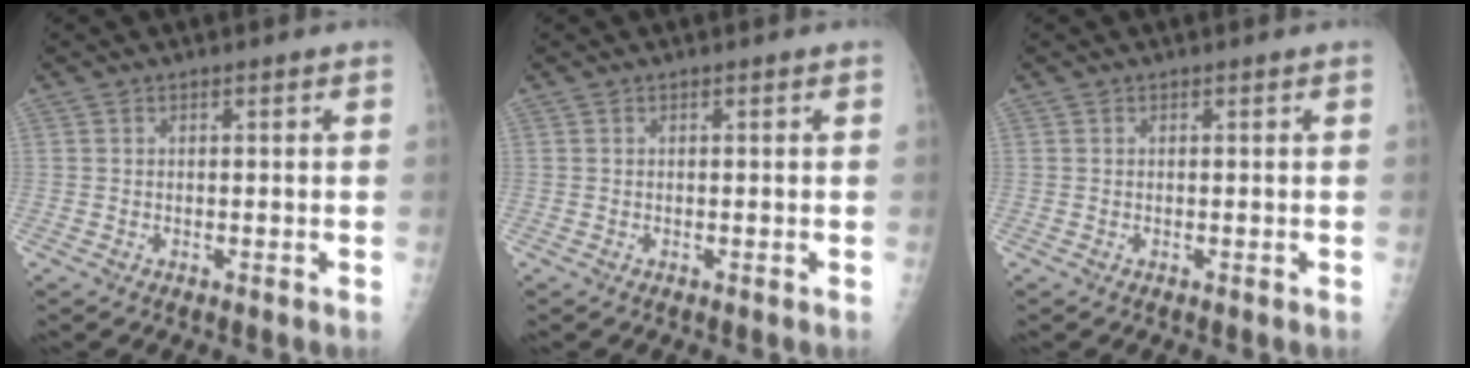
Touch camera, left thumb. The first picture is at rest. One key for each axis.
{"total": 0.0}
{"total": 0.0}